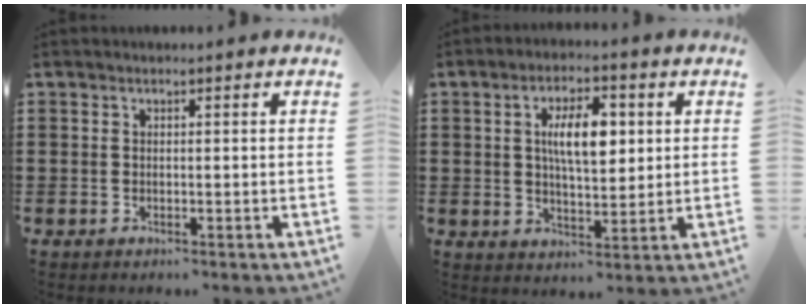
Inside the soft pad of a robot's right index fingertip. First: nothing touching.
{"total": 7.6, "force": [1.7, 3.2, 6.7], "torque": [-0.130, 0.010, 0.026]}